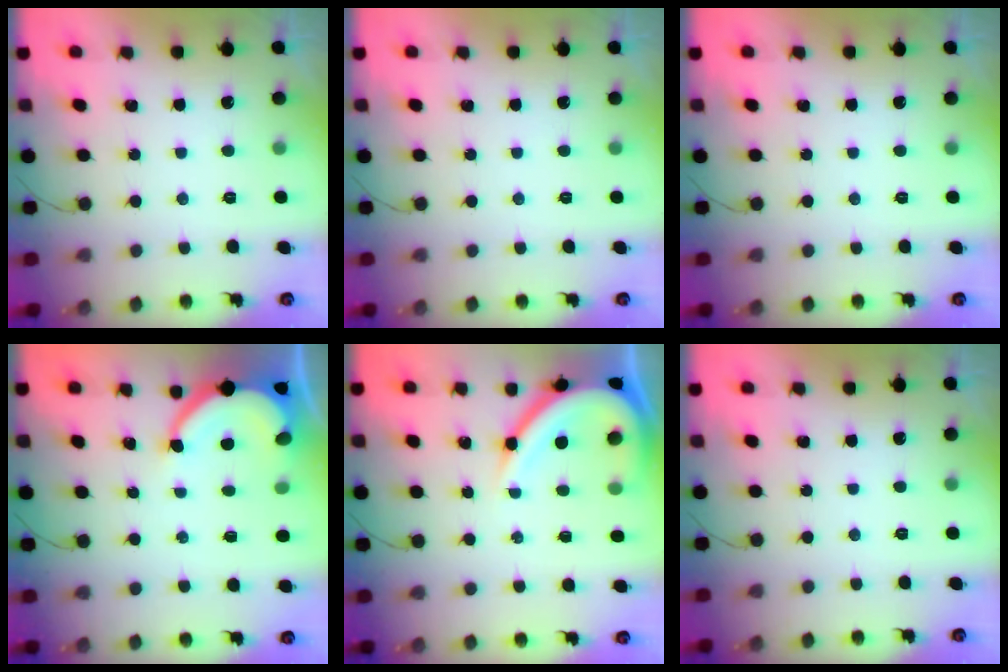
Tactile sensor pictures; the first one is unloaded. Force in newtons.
{"total": 0.0}
{"total": 0.0}
{"total": 7.3, "press": 7.3, "slide": 0.8}
{"total": 13.1, "press": 13.0, "slide": 1.6}
{"total": 0.0}